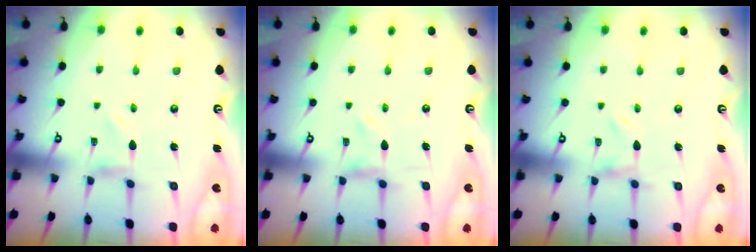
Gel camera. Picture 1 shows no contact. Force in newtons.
{"total": 0.9, "press": 0.9, "slide": 0.3}
{"total": 0.0}